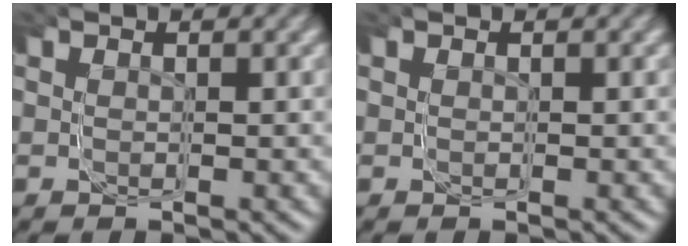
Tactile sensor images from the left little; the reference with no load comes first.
{"total": 0.0}